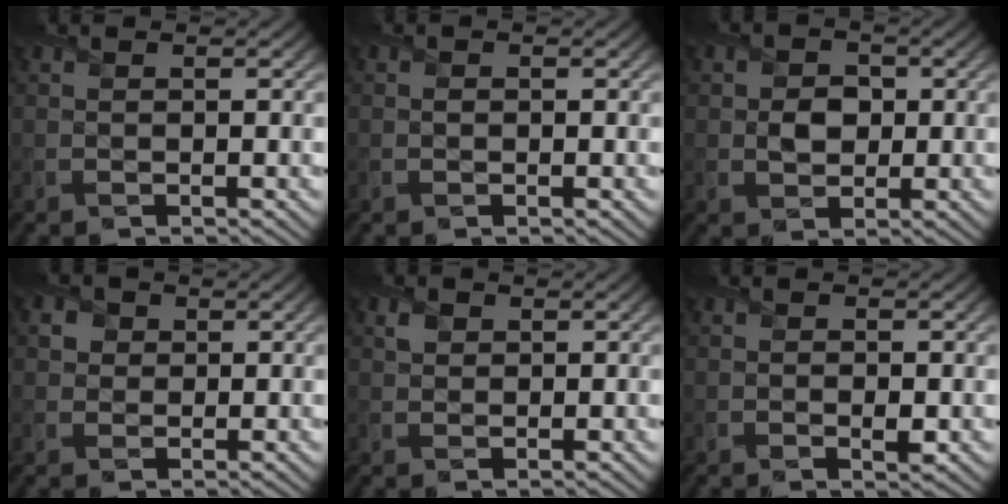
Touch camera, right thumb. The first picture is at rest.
{"total": 0.0}
{"total": 3.0, "force": [-0.1, 2.5, 1.6], "torque": [-0.033, -0.003, -0.010]}
{"total": 2.3, "force": [0.8, 2.1, 0.6], "torque": [-0.018, -0.003, 0.012]}
{"total": 1.4, "force": [0.7, 1.1, 0.4], "torque": [-0.010, 0.001, 0.013]}
{"total": 1.2, "force": [-0.3, 0.7, 0.9], "torque": [-0.011, -0.005, -0.005]}